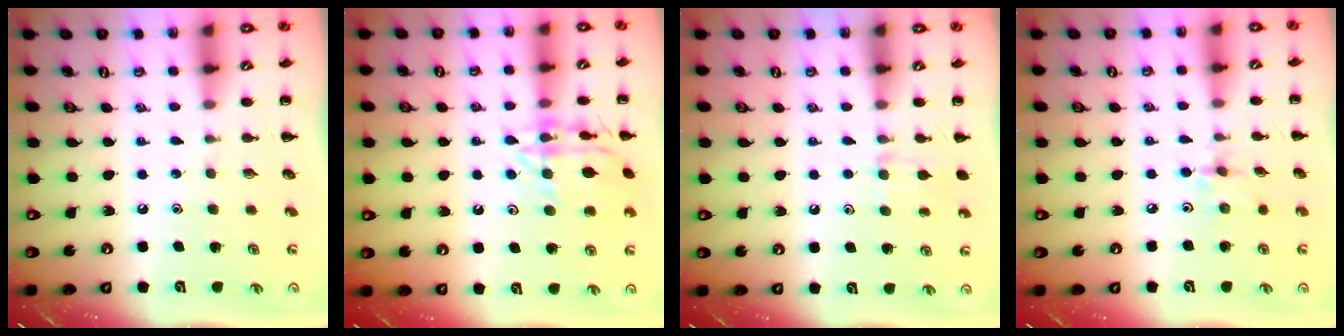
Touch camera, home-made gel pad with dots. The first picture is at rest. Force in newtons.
{"total": 13.9, "press": 13.9, "slide": 0.1}
{"total": 7.8, "press": 7.4, "slide": 2.5}
{"total": 2.4, "press": 2.4, "slide": 0.5}